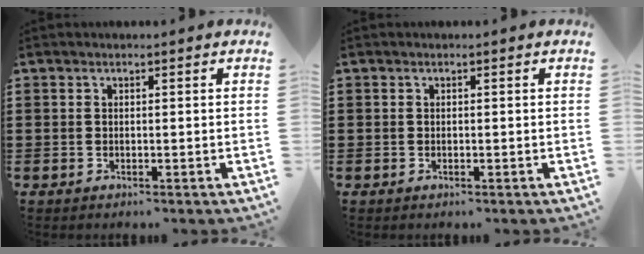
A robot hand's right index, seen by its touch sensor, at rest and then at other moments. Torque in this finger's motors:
{"motor_torque": [-0.09, 1.00, -0.02, -0.01]}